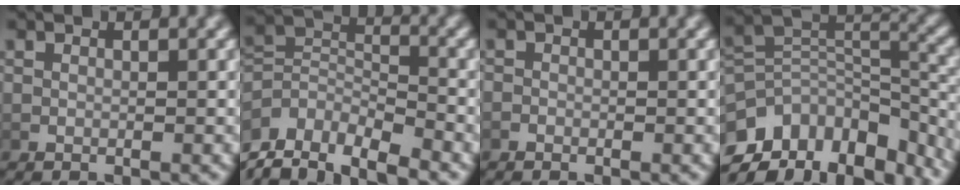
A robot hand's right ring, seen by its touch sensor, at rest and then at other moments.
{"total": 11.8, "force": [-6.5, 8.4, 5.3], "torque": [-0.119, -0.057, -0.095]}
{"total": 0.5, "force": [-0.5, 0.2, 0.0], "torque": [-0.001, -0.004, -0.009]}
{"total": 15.9, "force": [-7.6, 11.4, 8.1], "torque": [-0.165, -0.046, -0.115]}